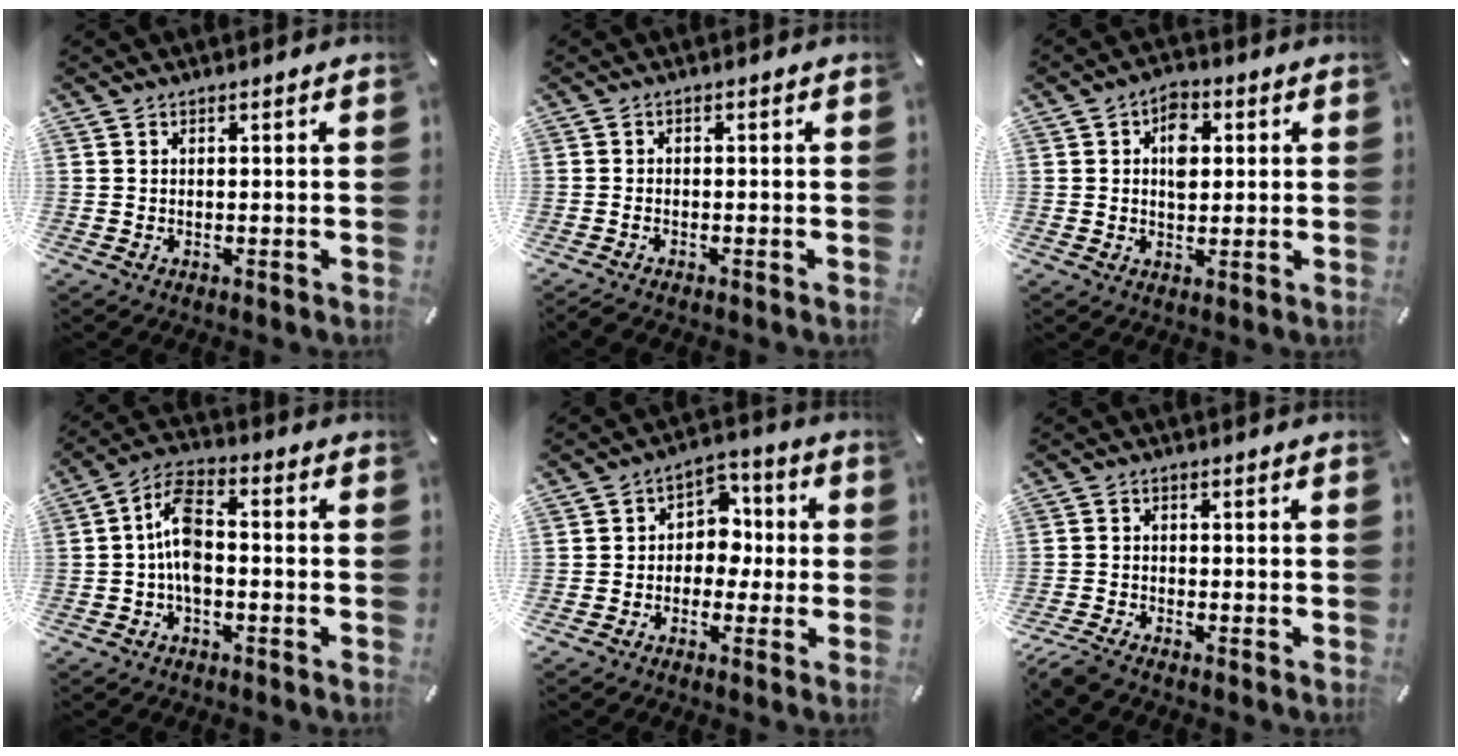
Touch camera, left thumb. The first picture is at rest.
{"total": 1.5, "force": [-1.3, 0.5, 0.6], "torque": [-0.012, 0.004, -0.024]}
{"total": 6.6, "force": [1.2, 4.6, 4.5], "torque": [-0.051, -0.004, 0.014]}
{"total": 8.6, "force": [-2.0, 4.6, 7.0], "torque": [-0.143, 0.018, -0.036]}
{"total": 7.4, "force": [-1.3, 6.6, 3.2], "torque": [-0.043, 0.017, -0.027]}
{"total": 3.4, "force": [-3.2, 0.7, 1.1], "torque": [-0.038, 0.006, -0.067]}